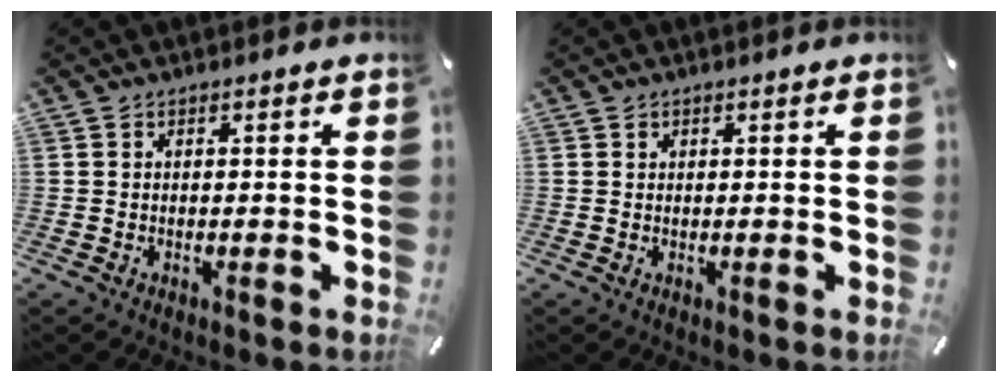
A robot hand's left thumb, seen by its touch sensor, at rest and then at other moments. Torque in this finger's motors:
{"motor_torque": [-0.04, 0.14, -0.08, -0.13, 0.03]}